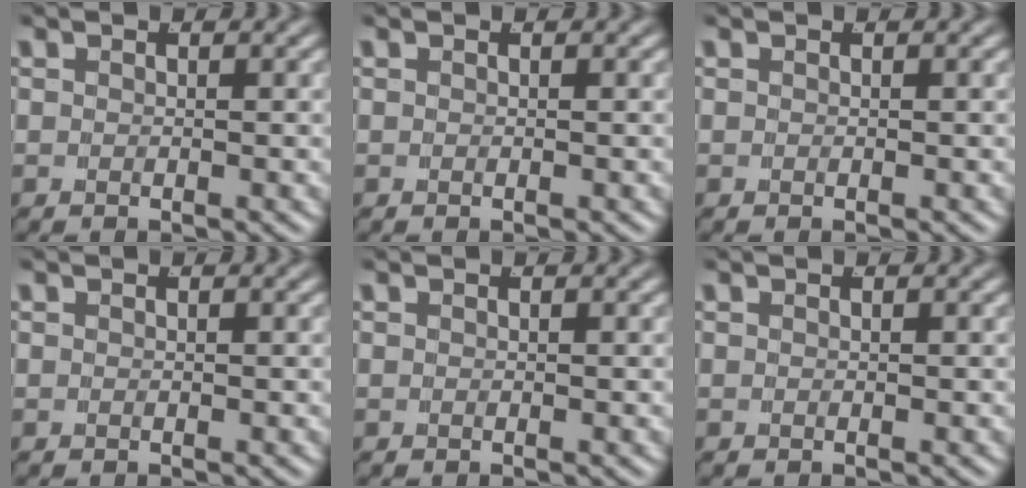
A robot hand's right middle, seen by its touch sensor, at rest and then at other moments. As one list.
[{"total": 0.0}, {"total": 0.0}, {"total": 0.0}, {"total": 0.0}, {"total": 0.0}]